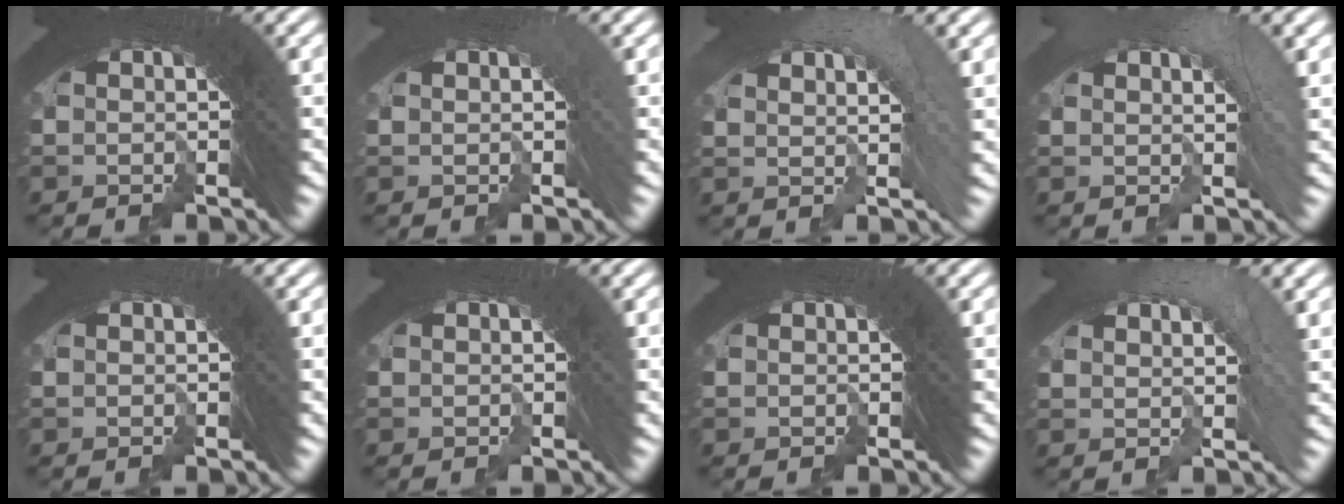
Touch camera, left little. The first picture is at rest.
{"total": 1.2, "force": [-0.7, -0.1, -1.0], "torque": [0.013, 0.000, -0.008]}
{"total": 2.0, "force": [-0.6, 1.5, 1.2], "torque": [-0.013, 0.003, -0.009]}
{"total": 2.0, "force": [-1.9, 0.3, -0.3], "torque": [0.020, 0.001, -0.030]}
{"total": 1.4, "force": [-0.9, -0.6, -0.9], "torque": [0.009, -0.009, -0.009]}
{"total": 0.8, "force": [-0.1, -0.4, -0.7], "torque": [0.009, -0.002, -0.001]}
{"total": 0.7, "force": [-0.4, -0.3, -0.5], "torque": [0.005, -0.003, -0.005]}
{"total": 1.8, "force": [-1.5, 0.9, 0.3], "torque": [0.001, -0.004, -0.022]}